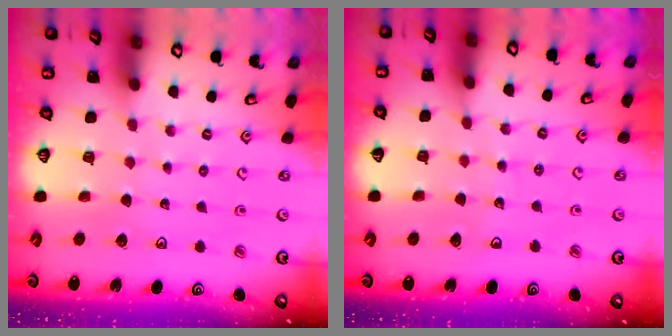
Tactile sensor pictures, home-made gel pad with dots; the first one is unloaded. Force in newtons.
{"total": 2.8, "press": 2.8, "slide": 0.3}